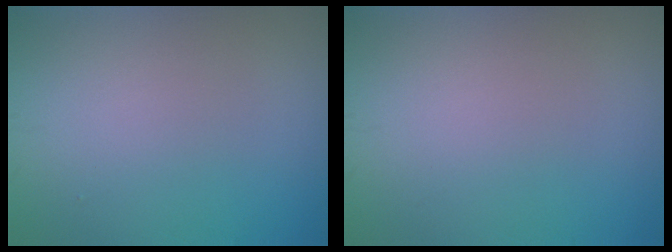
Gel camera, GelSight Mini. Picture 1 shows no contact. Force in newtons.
{"total": 0.0}